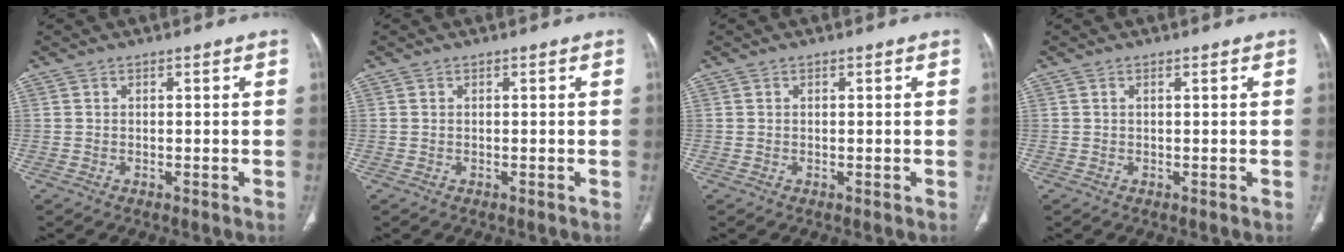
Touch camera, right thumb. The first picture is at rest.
{"total": 0.0}
{"total": 0.0}
{"total": 0.0}